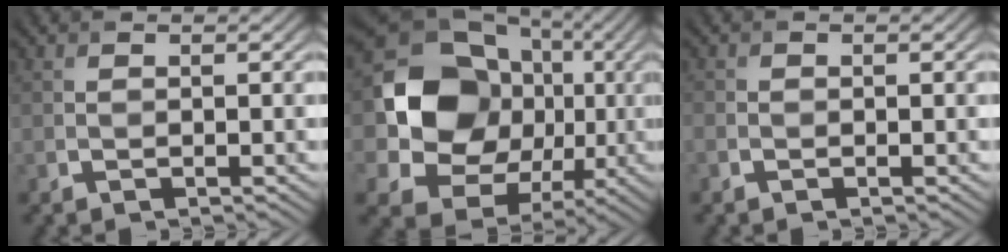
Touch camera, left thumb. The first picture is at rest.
{"total": 16.1, "force": [0.8, 13.5, 8.6], "torque": [-0.187, -0.009, 0.003]}
{"total": 0.9, "force": [-0.6, 0.6, 0.3], "torque": [-0.008, -0.002, -0.011]}